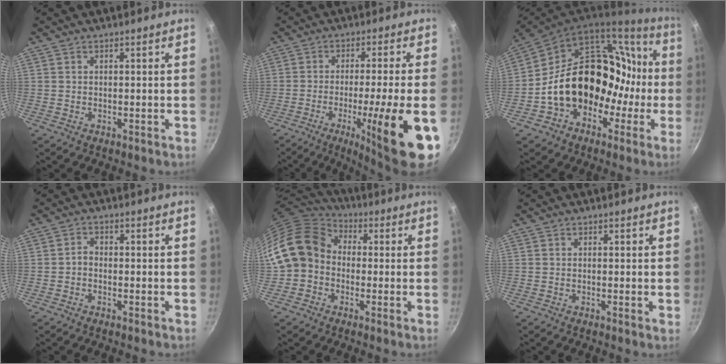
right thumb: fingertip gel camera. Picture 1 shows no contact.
{"total": 16.3, "force": [-5.7, 1.4, 15.2], "torque": [-0.217, 0.006, -0.081]}
{"total": 24.4, "force": [-3.5, 18.8, 15.1], "torque": [-0.195, 0.092, -0.039]}
{"total": 1.6, "force": [-0.7, 1.0, 1.0], "torque": [-0.019, 0.011, -0.019]}
{"total": 12.7, "force": [-0.7, 10.7, 6.7], "torque": [-0.101, 0.036, -0.033]}
{"total": 0.9, "force": [0.0, 0.0, 0.9], "torque": [-0.011, -0.003, -0.004]}